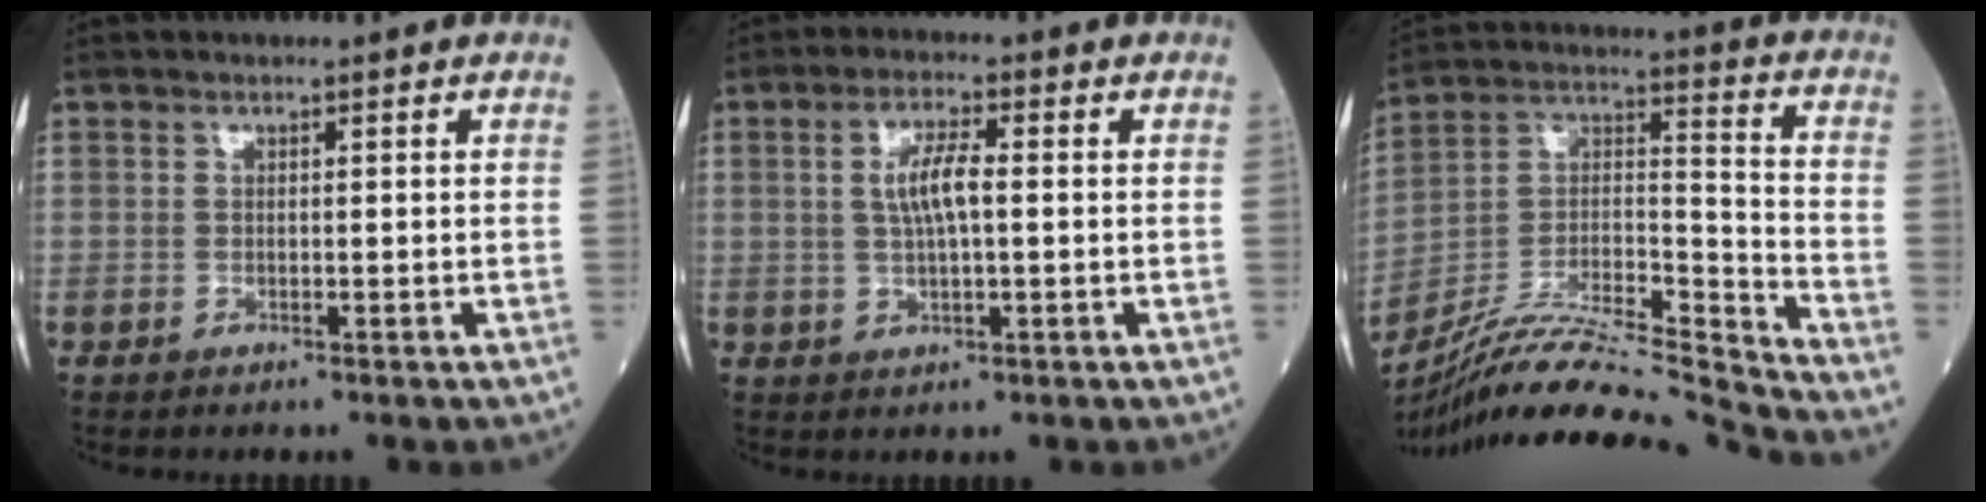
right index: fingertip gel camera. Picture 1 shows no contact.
{"total": 5.1, "force": [0.5, 1.1, 4.9], "torque": [-0.101, 0.009, 0.009]}
{"total": 19.1, "force": [-18.0, -1.7, 6.2], "torque": [-0.125, 0.022, -0.315]}